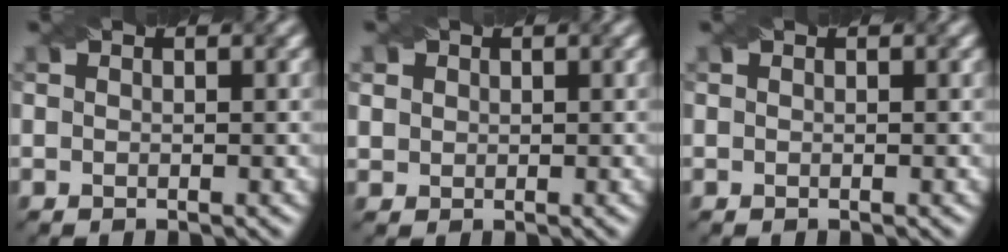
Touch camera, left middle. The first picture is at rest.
{"total": 1.7, "force": [0.8, 1.4, 0.4], "torque": [-0.011, 0.001, 0.021]}
{"total": 0.0}